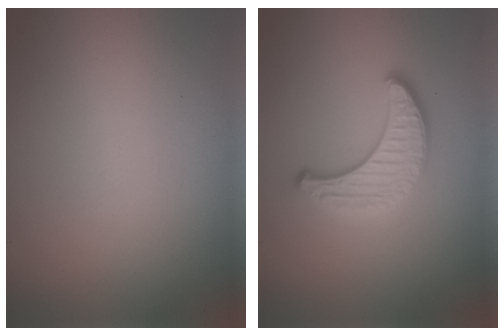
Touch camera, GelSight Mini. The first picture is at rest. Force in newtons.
{"total": 3.6, "press": 3.1, "slide": 1.8}